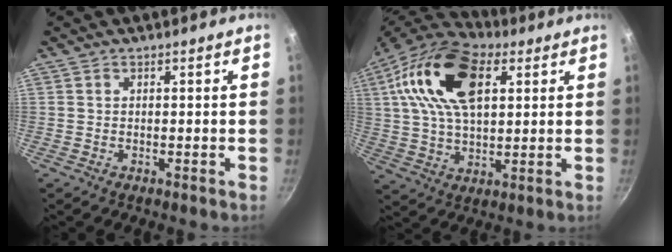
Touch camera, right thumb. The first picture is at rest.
{"total": 20.5, "force": [6.7, 11.5, 15.6], "torque": [-0.276, 0.002, 0.107]}